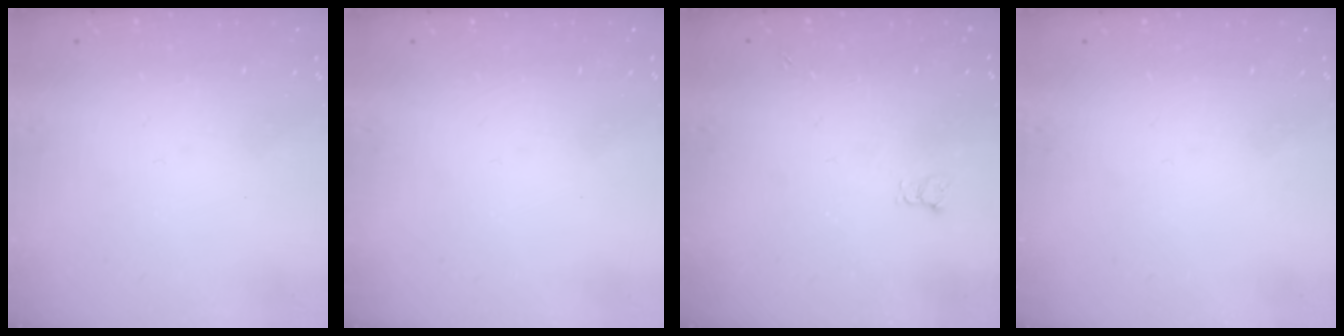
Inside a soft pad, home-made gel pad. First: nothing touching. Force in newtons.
{"total": 0.0}
{"total": 3.6, "press": 3.6, "slide": 0.5}
{"total": 0.0}